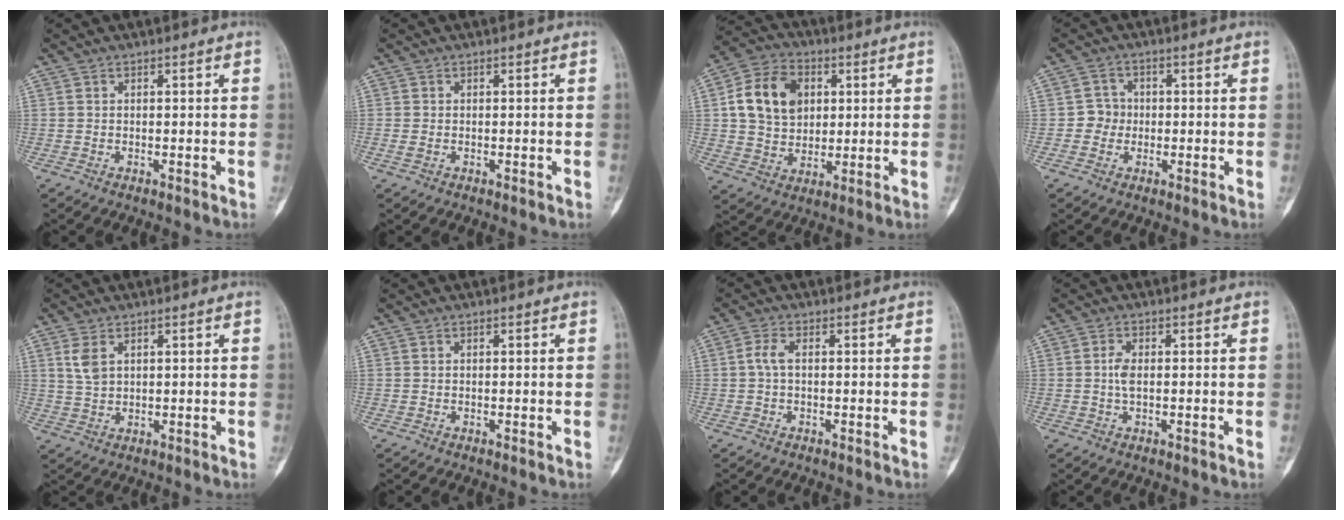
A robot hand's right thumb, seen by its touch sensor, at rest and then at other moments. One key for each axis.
{"total": 0.6, "fx": -0.2, "fy": 0.4, "fz": 0.4, "tx": -0.016, "ty": -0.002, "tz": -0.006}
{"total": 13.3, "fx": 2.9, "fy": 10.2, "fz": 8.0, "tx": -0.115, "ty": 0.003, "tz": 0.049}
{"total": 3.4, "fx": -0.4, "fy": 3.4, "fz": 0.7, "tx": 0.014, "ty": 0.010, "tz": -0.015}
{"total": 4.0, "fx": 1.7, "fy": 2.3, "fz": 2.7, "tx": -0.056, "ty": -0.003, "tz": 0.043}
{"total": 0.0}
{"total": 2.5, "fx": 0.0, "fy": 1.1, "fz": 2.2, "tx": -0.050, "ty": 0.002, "tz": -0.006}
{"total": 2.4, "fx": -0.1, "fy": 1.1, "fz": 2.2, "tx": -0.050, "ty": -0.001, "tz": -0.007}